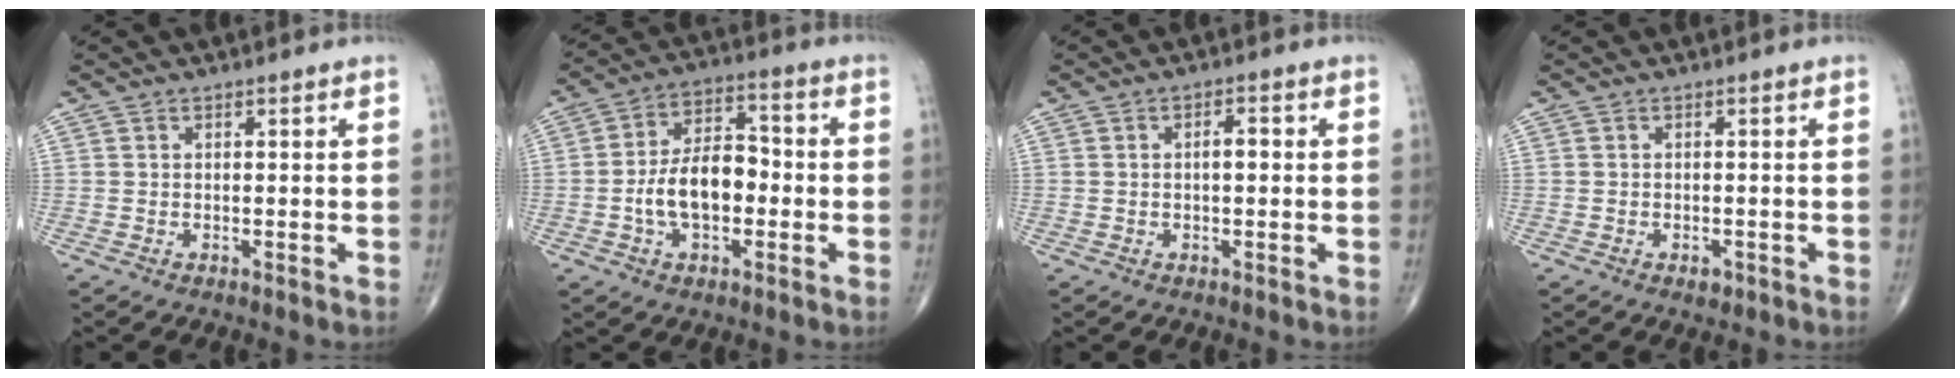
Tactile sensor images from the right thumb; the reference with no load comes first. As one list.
[{"total": 11.5, "force": [-2.1, 6.6, 9.1], "torque": [-0.141, 0.034, -0.045]}, {"total": 2.4, "force": [0.0, 1.1, 2.2], "torque": [-0.026, 0.006, -0.005]}, {"total": 1.4, "force": [-0.8, 0.8, 0.8], "torque": [-0.008, 0.001, -0.011]}]